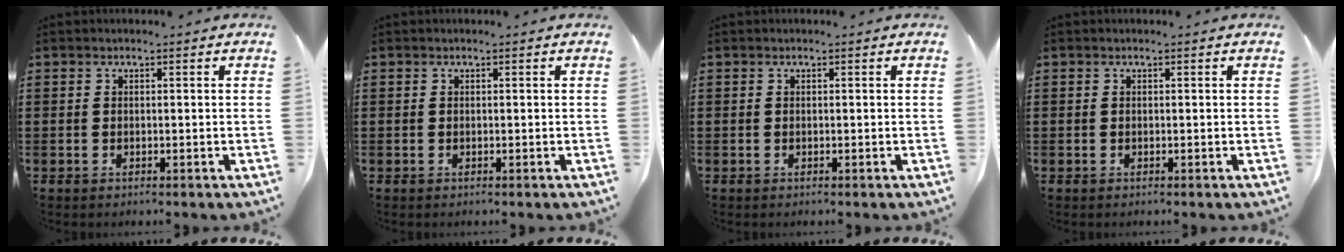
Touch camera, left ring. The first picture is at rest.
{"total": 0.0}
{"total": 0.0}
{"total": 0.0}